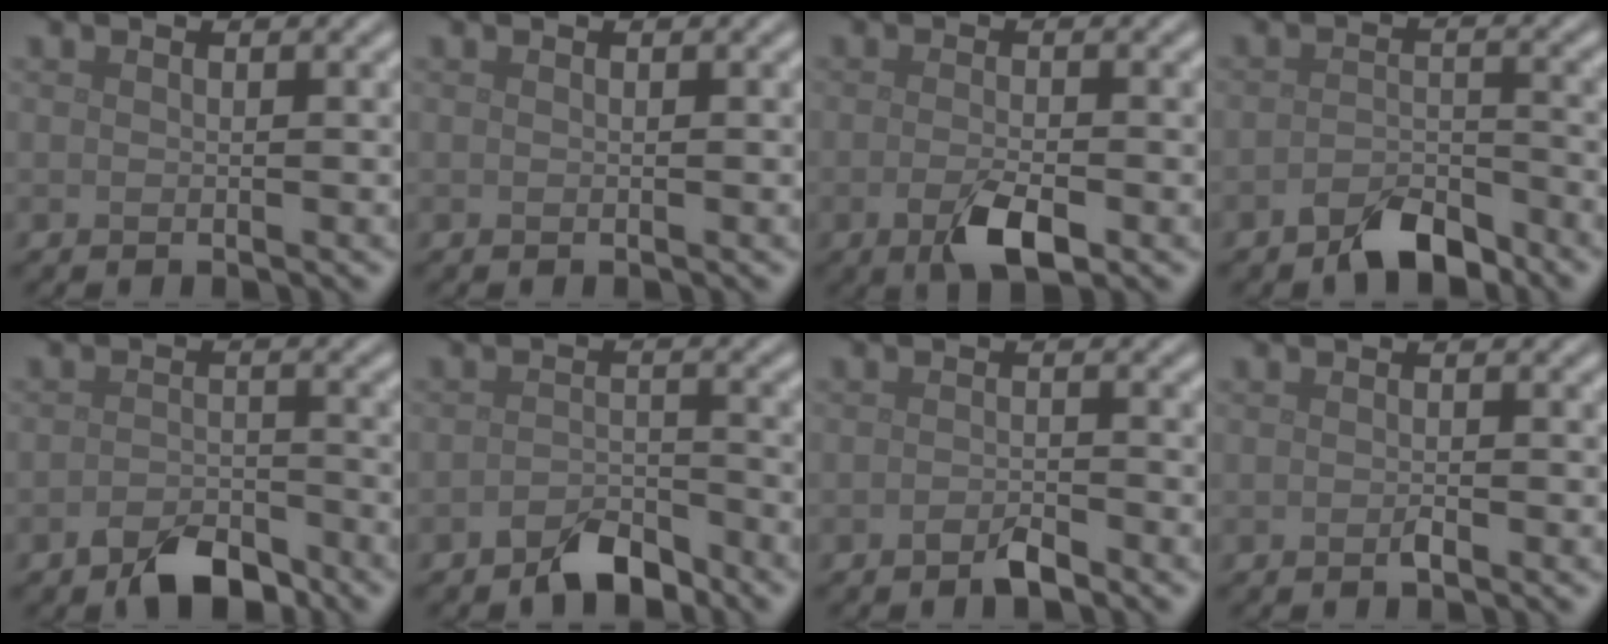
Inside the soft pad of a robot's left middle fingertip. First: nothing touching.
{"total": 0.0}
{"total": 3.4, "force": [-1.5, 1.2, 2.8], "torque": [-0.056, -0.007, -0.027]}
{"total": 4.1, "force": [-3.1, 1.7, 2.1], "torque": [-0.035, 0.001, -0.061]}
{"total": 4.7, "force": [-3.4, 2.2, 2.4], "torque": [-0.039, -0.005, -0.063]}
{"total": 3.6, "force": [-2.8, 1.5, 1.7], "torque": [-0.027, 0.003, -0.056]}
{"total": 1.7, "force": [-1.2, 0.5, 1.0], "torque": [-0.021, -0.001, -0.024]}
{"total": 0.7, "force": [-0.4, 0.2, 0.5], "torque": [-0.011, 0.000, -0.007]}